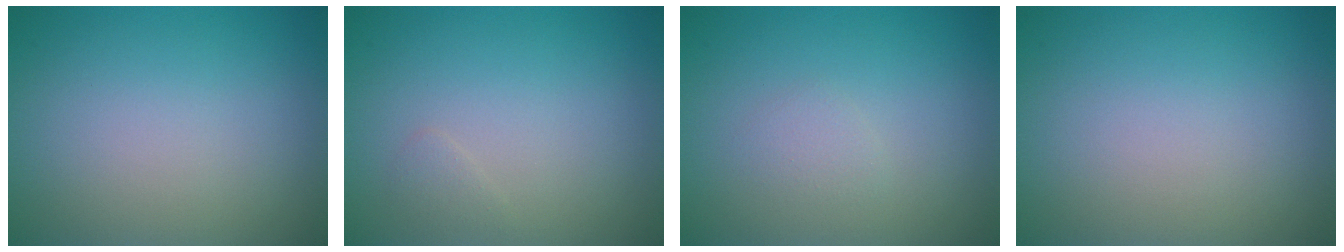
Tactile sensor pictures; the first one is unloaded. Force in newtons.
{"total": 0.6, "press": 0.6, "slide": 0.0}
{"total": 0.9, "press": 0.9, "slide": 0.0}
{"total": 0.0}